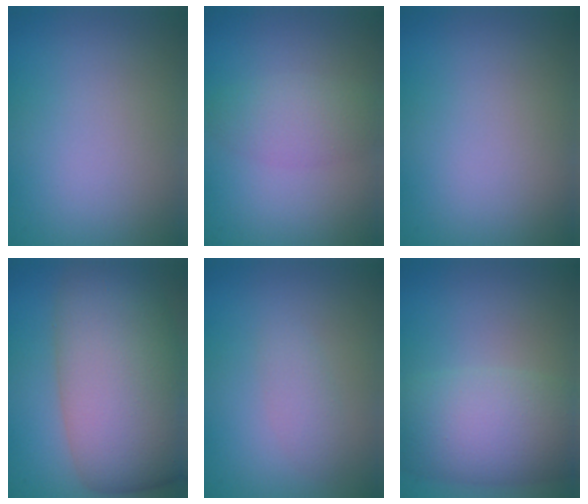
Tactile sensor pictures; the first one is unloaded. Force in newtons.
{"total": 2.8, "press": 2.8, "slide": 0.1}
{"total": 0.0}
{"total": 12.7, "press": 12.6, "slide": 0.7}
{"total": 1.5, "press": 1.5, "slide": 0.1}
{"total": 7.3, "press": 7.3, "slide": 0.7}